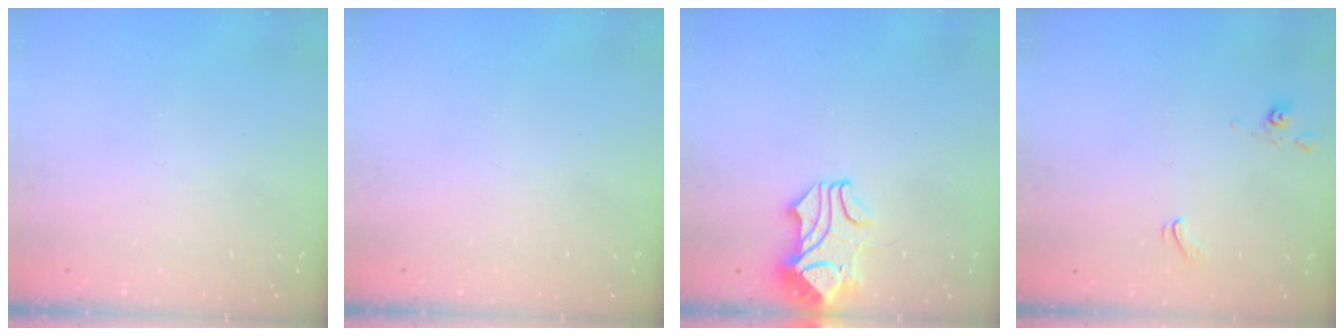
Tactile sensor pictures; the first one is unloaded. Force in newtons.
{"total": 0.0}
{"total": 2.8, "press": 2.7, "slide": 0.6}
{"total": 2.4, "press": 2.3, "slide": 0.4}